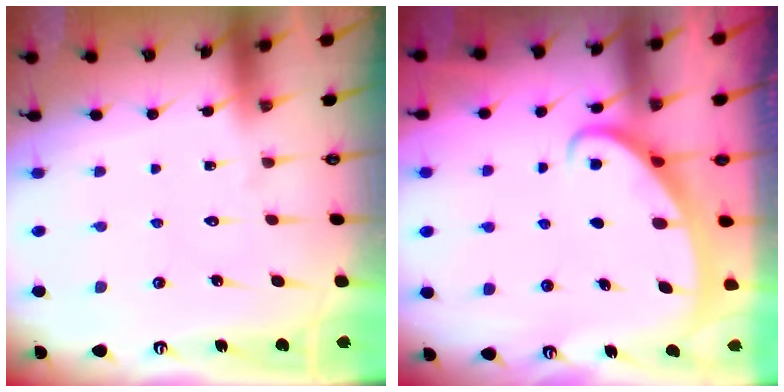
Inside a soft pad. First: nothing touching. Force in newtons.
{"total": 2.5, "press": 2.5, "slide": 0.4}